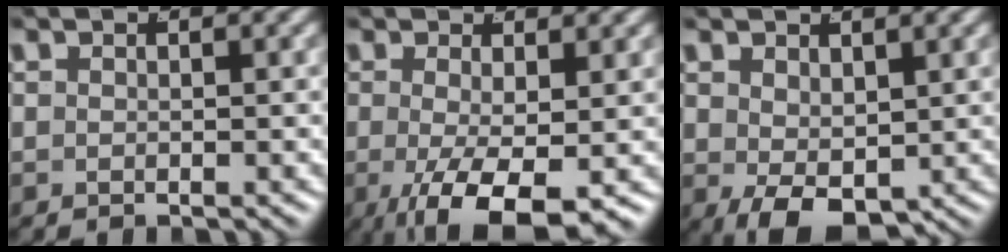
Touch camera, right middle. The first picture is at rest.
{"total": 7.5, "force": [-3.4, 2.6, 6.2], "torque": [-0.125, -0.051, -0.025]}
{"total": 4.8, "force": [-1.7, 2.4, 3.8], "torque": [-0.060, -0.036, -0.002]}